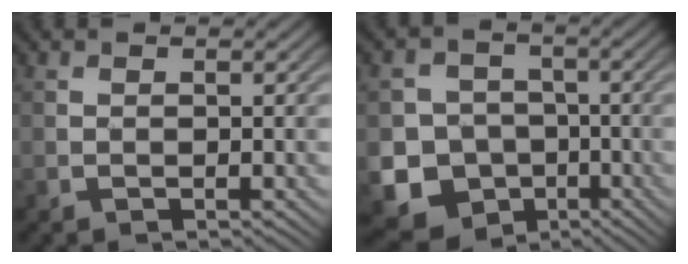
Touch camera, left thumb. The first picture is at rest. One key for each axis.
{"total": 10.4, "fx": -3.4, "fy": 9.3, "fz": 3.2, "tx": -0.092, "ty": -0.028, "tz": -0.090}